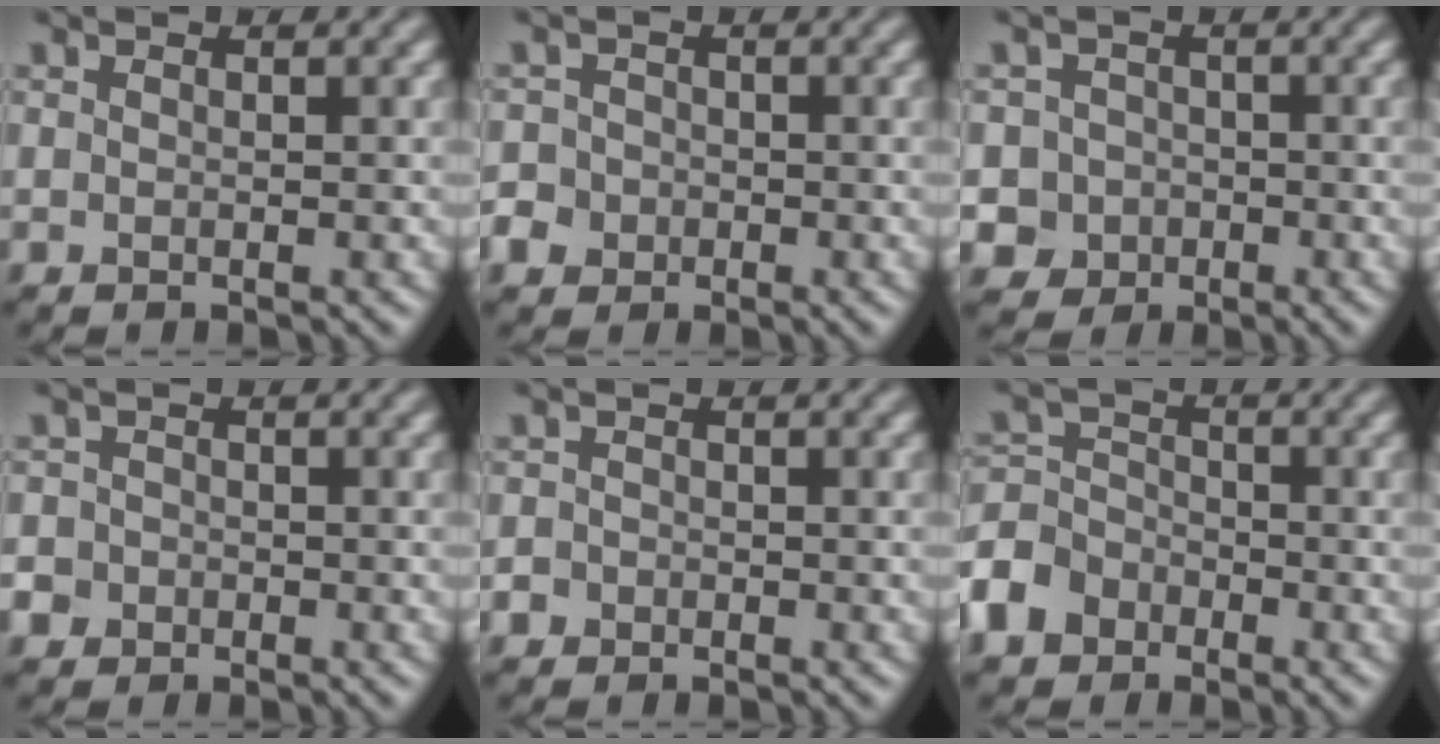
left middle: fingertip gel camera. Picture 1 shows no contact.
{"total": 3.1, "force": [-1.3, 2.7, 0.7], "torque": [-0.003, 0.001, -0.032]}
{"total": 5.0, "force": [-1.3, 4.8, 0.8], "torque": [0.000, 0.009, -0.048]}
{"total": 3.2, "force": [-1.3, 2.8, 0.7], "torque": [0.001, 0.007, -0.040]}
{"total": 1.3, "force": [-0.6, 1.1, 0.3], "torque": [0.006, 0.001, -0.012]}
{"total": 5.8, "force": [-3.5, 4.2, 1.9], "torque": [-0.037, -0.002, -0.078]}